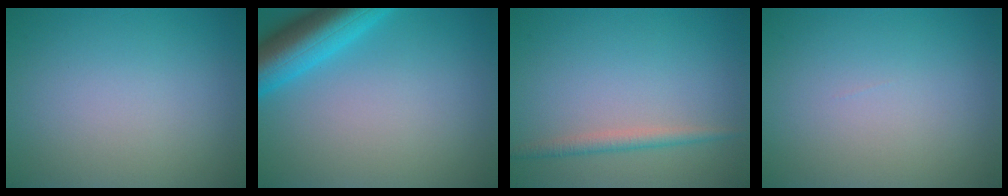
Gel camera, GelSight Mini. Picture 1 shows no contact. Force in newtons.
{"total": 7.1, "press": 7.1, "slide": 0.5}
{"total": 1.7, "press": 1.7, "slide": 0.1}
{"total": 0.0}